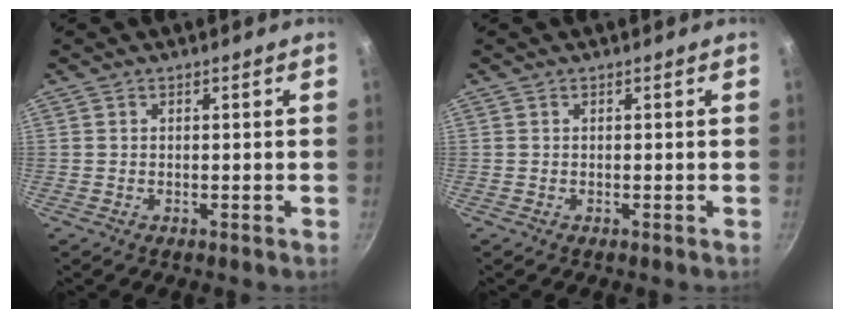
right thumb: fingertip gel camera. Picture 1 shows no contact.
{"total": 0.0}